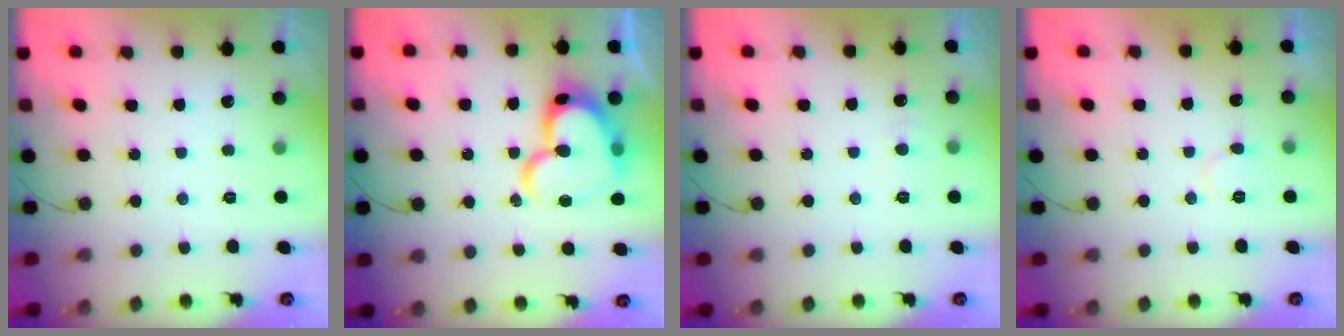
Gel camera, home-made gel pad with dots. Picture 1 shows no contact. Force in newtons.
{"total": 19.9, "press": 19.8, "slide": 2.3}
{"total": 3.7, "press": 3.7, "slide": 0.5}
{"total": 5.6, "press": 5.6, "slide": 0.7}